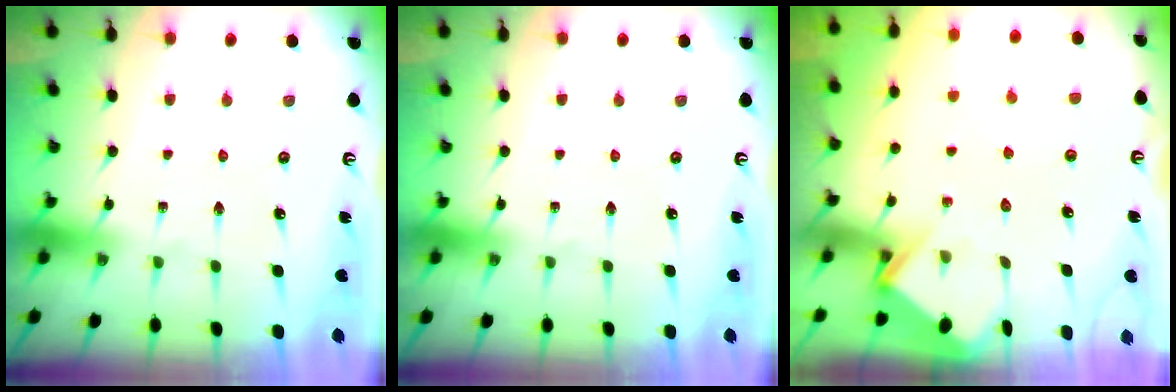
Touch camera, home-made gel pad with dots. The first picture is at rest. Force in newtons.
{"total": 0.0}
{"total": 6.1, "press": 6.1, "slide": 0.2}